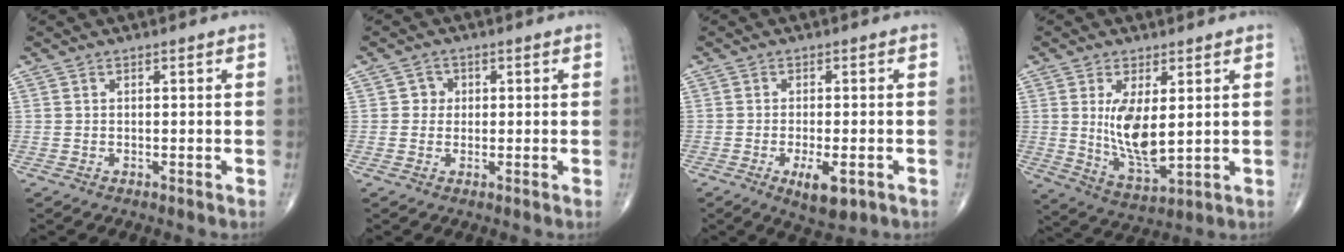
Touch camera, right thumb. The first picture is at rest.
{"total": 2.3, "force": [0.3, 2.2, 0.6], "torque": [0.008, 0.005, -0.002]}
{"total": 6.3, "force": [-2.5, 2.3, 5.3], "torque": [-0.083, -0.007, -0.032]}
{"total": 10.6, "force": [1.5, 4.5, 9.5], "torque": [-0.168, -0.028, 0.042]}